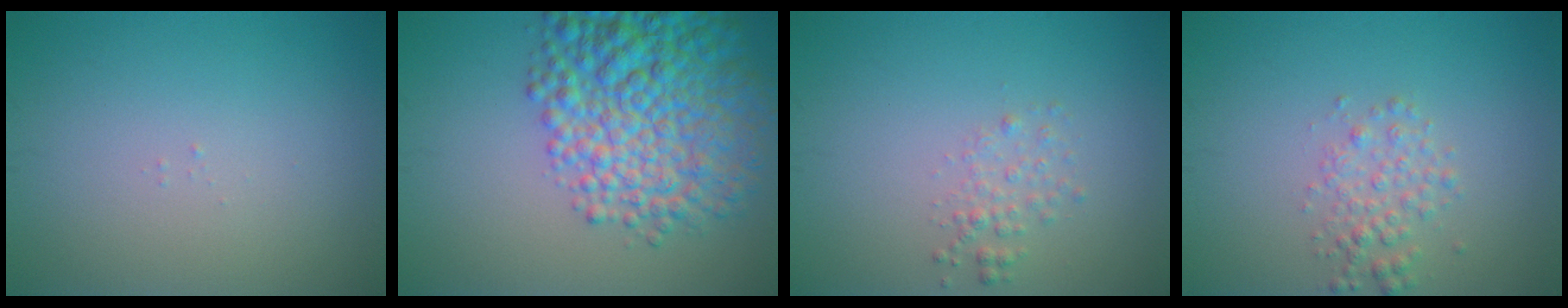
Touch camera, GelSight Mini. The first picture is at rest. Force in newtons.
{"total": 9.7, "press": 9.7, "slide": 0.3}
{"total": 1.4, "press": 1.4, "slide": 0.1}
{"total": 2.1, "press": 2.1, "slide": 0.1}